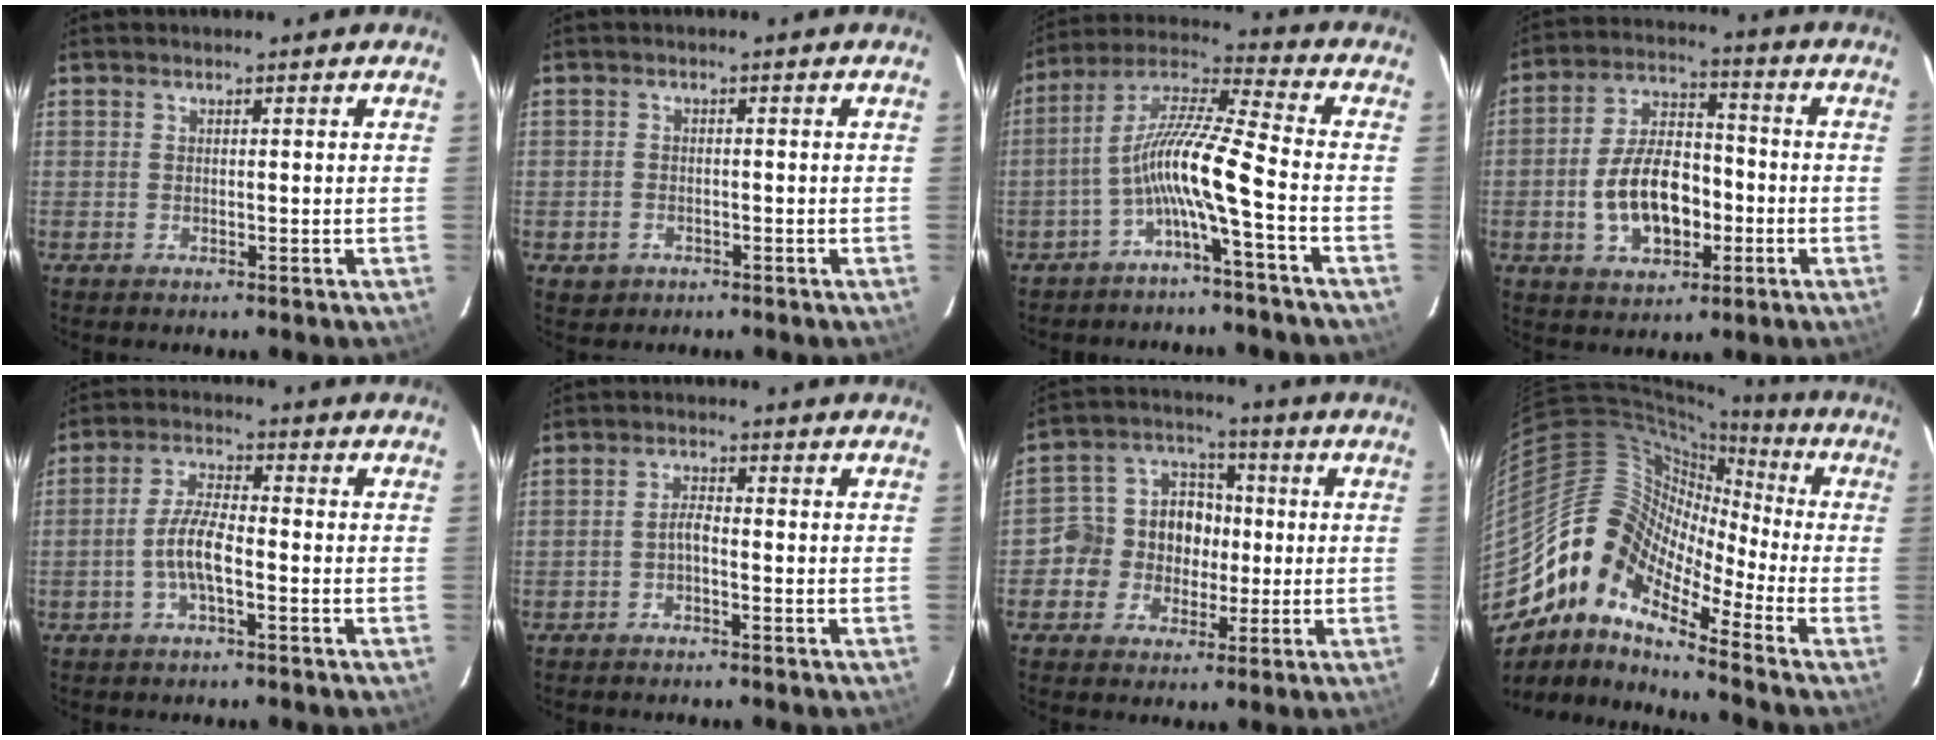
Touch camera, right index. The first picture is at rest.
{"total": 2.8, "force": [-1.2, 2.4, 0.8], "torque": [-0.022, 0.002, -0.012]}
{"total": 10.4, "force": [-4.2, -0.2, 9.5], "torque": [-0.200, 0.017, -0.083]}
{"total": 12.5, "force": [-3.1, 7.3, 9.6], "torque": [-0.192, 0.020, -0.043]}
{"total": 5.7, "force": [-2.0, 1.4, 5.2], "torque": [-0.110, 0.008, -0.040]}
{"total": 2.0, "force": [-1.2, 0.6, 1.5], "torque": [-0.035, 0.008, -0.024]}
{"total": 10.2, "force": [-1.4, 9.4, 3.6], "torque": [-0.079, 0.034, -0.030]}
{"total": 12.7, "force": [-8.1, 6.1, 7.7], "torque": [-0.115, 0.014, -0.181]}